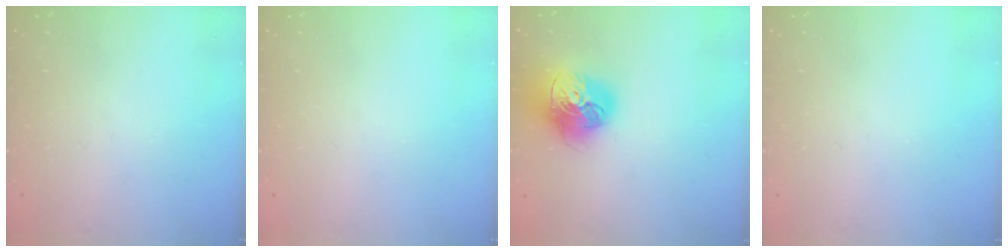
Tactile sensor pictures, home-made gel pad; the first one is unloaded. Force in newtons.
{"total": 0.0}
{"total": 17.5, "press": 17.4, "slide": 1.9}
{"total": 0.0}